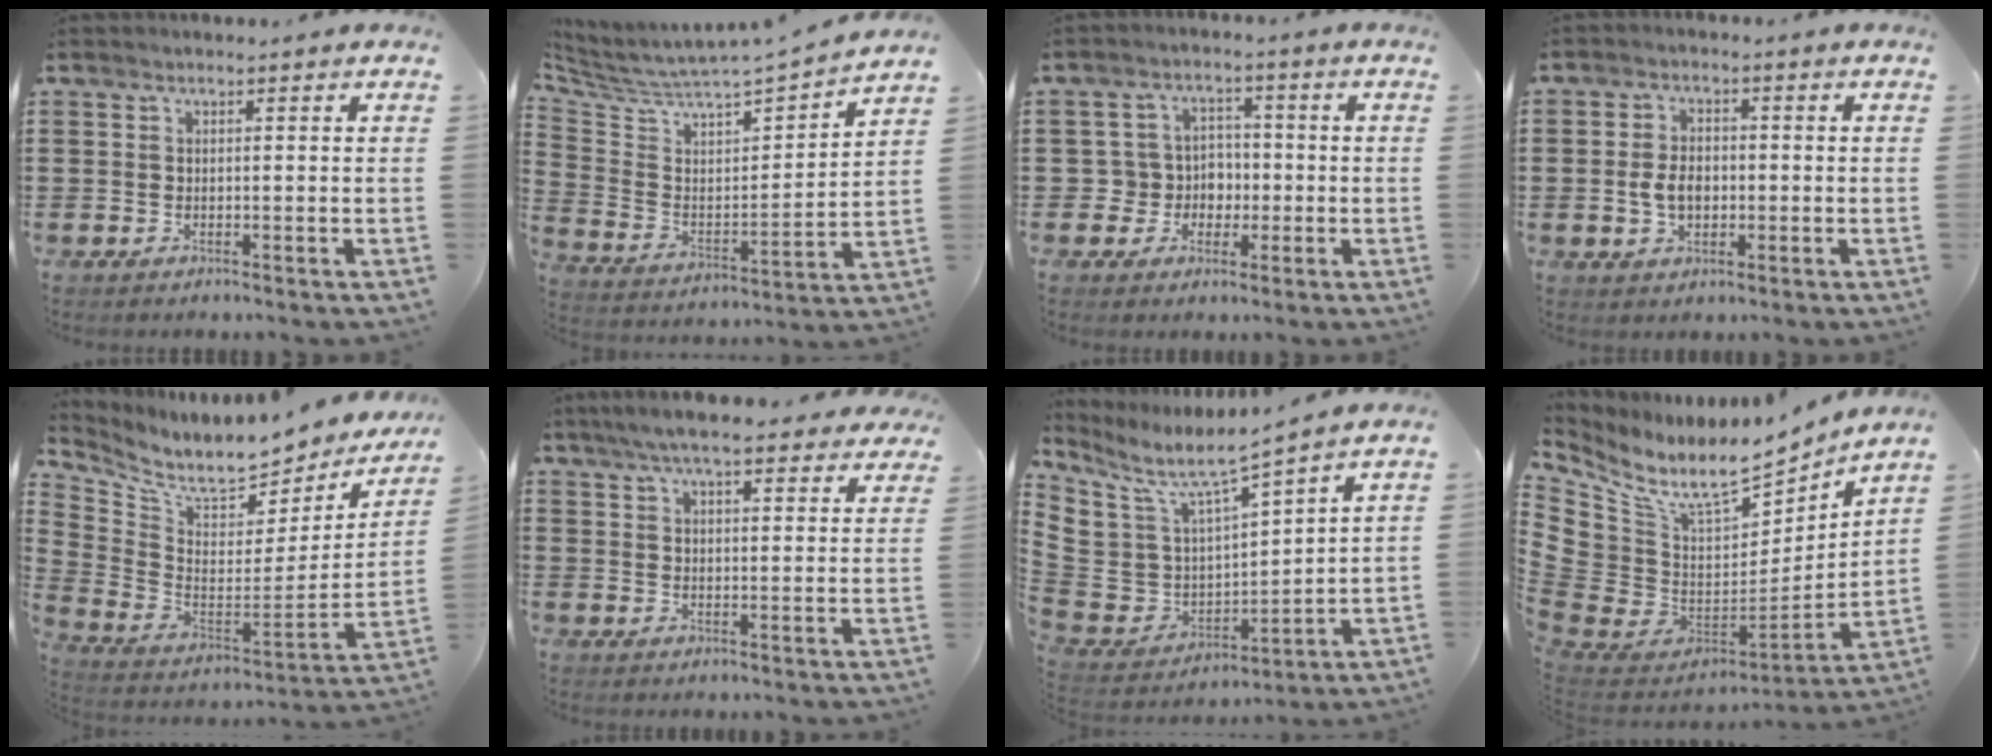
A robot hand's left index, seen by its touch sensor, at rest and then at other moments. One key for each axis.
{"total": 3.4, "fx": 3.2, "fy": 0.3, "fz": 0.8, "tx": -0.042, "ty": -0.050, "tz": 0.045}
{"total": 4.8, "fx": -0.8, "fy": 4.6, "fz": 1.2, "tx": -0.042, "ty": 0.013, "tz": -0.016}
{"total": 4.4, "fx": -0.5, "fy": 2.8, "fz": 3.3, "tx": -0.063, "ty": 0.002, "tz": -0.014}
{"total": 7.1, "fx": 6.1, "fy": 1.7, "fz": 3.1, "tx": -0.092, "ty": -0.058, "tz": 0.102}
{"total": 6.5, "fx": 5.9, "fy": 0.6, "fz": 2.6, "tx": -0.068, "ty": -0.014, "tz": 0.107}
{"total": 8.1, "fx": 6.5, "fy": 3.1, "fz": 3.7, "tx": -0.111, "ty": -0.049, "tz": 0.113}
{"total": 10.1, "fx": 7.8, "fy": 4.8, "fz": 4.2, "tx": -0.121, "ty": -0.062, "tz": 0.137}